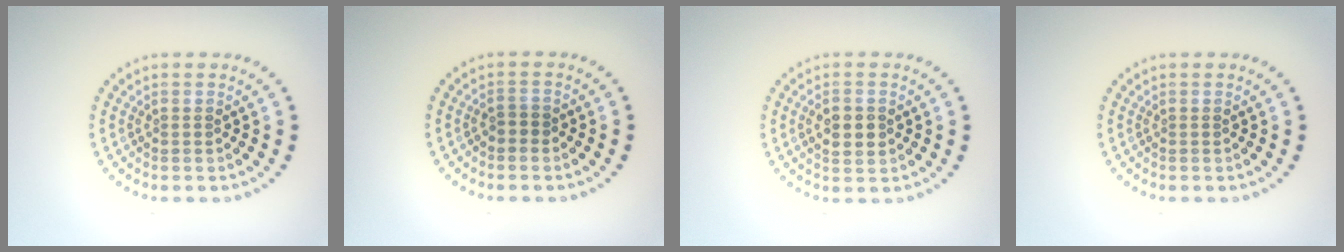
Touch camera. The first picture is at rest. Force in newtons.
{"total": 1.0, "press": 0.9, "slide": 0.3}
{"total": 2.8, "press": 2.8, "slide": 0.1}
{"total": 0.0}